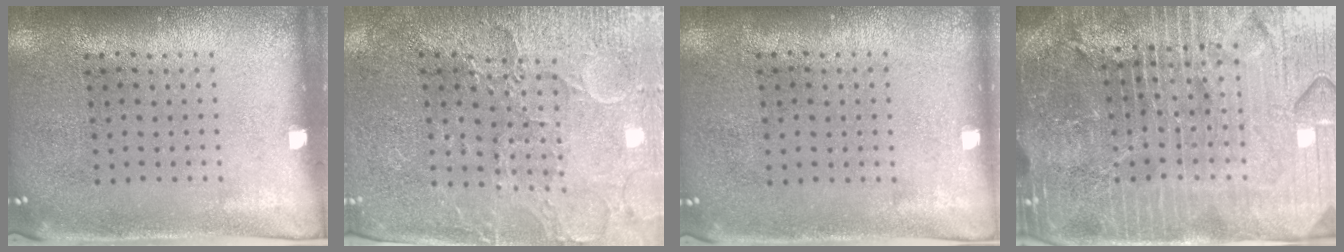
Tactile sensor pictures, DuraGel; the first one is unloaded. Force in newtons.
{"total": 3.3, "press": 3.2, "slide": 0.7}
{"total": 0.0}
{"total": 6.2, "press": 5.5, "slide": 2.9}